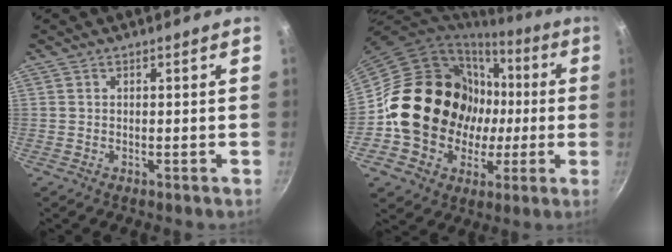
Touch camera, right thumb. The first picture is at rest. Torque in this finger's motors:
{"motor_torque": [2.26, 2.75, 1.41, -1.37, 0.39]}